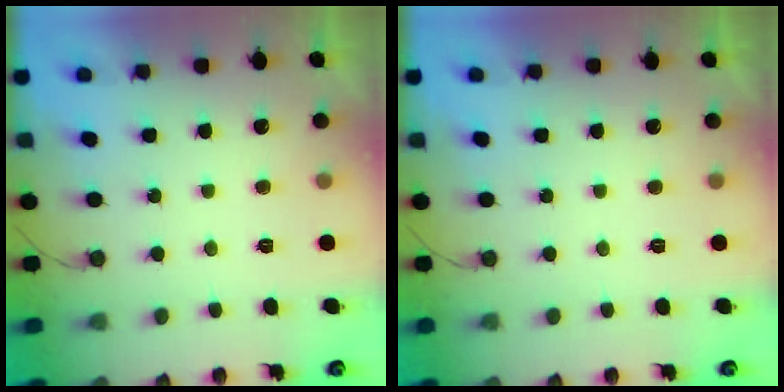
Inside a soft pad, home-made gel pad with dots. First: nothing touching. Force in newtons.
{"total": 0.0}